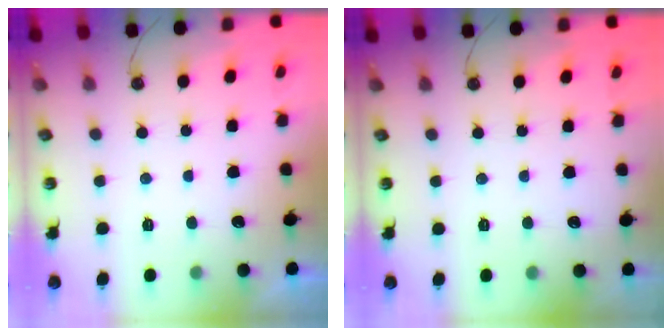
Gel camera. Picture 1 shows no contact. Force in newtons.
{"total": 0.0}